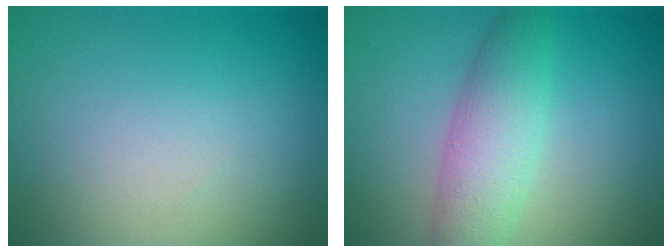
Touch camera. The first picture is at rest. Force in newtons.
{"total": 4.7, "press": 4.7, "slide": 0.1}